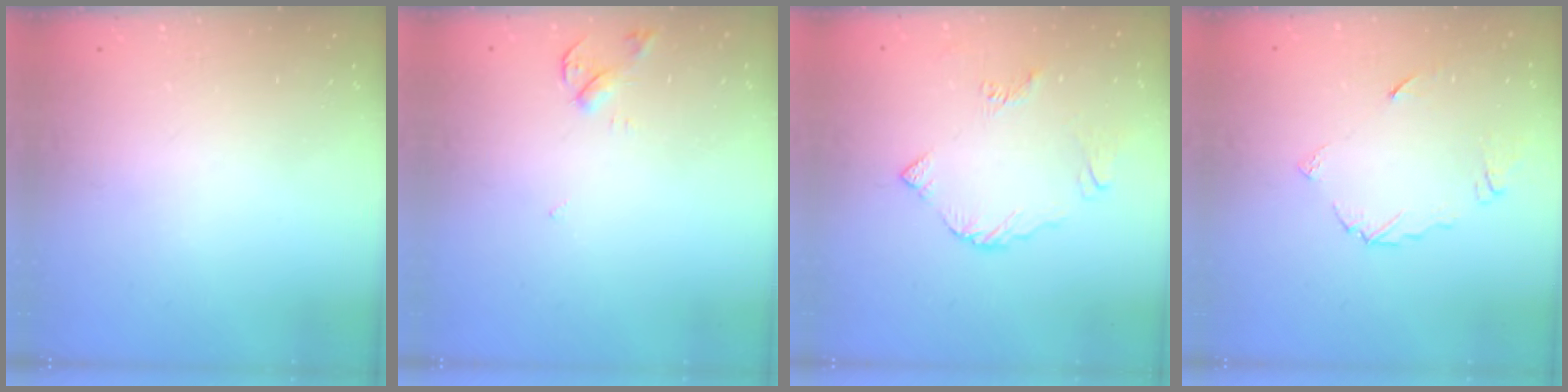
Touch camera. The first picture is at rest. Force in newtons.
{"total": 4.3, "press": 4.3, "slide": 0.8}
{"total": 6.0, "press": 6.0, "slide": 0.5}
{"total": 5.5, "press": 5.5, "slide": 0.4}